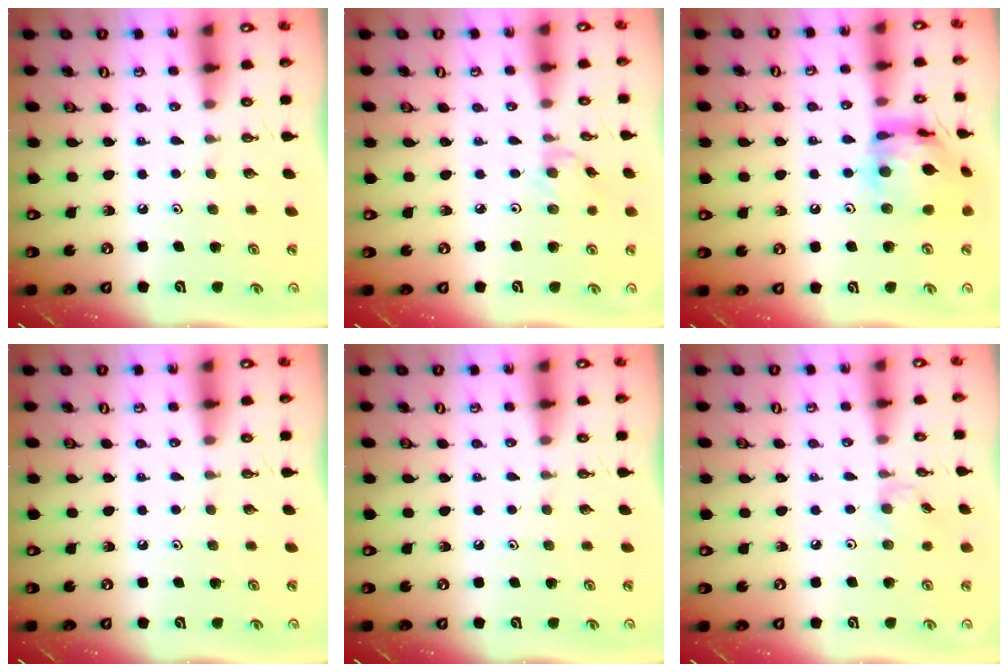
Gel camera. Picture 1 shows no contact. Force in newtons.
{"total": 0.7, "press": 0.7, "slide": 0.2}
{"total": 15.2, "press": 15.1, "slide": 1.4}
{"total": 0.0}
{"total": 0.0}
{"total": 1.9, "press": 1.9, "slide": 0.4}